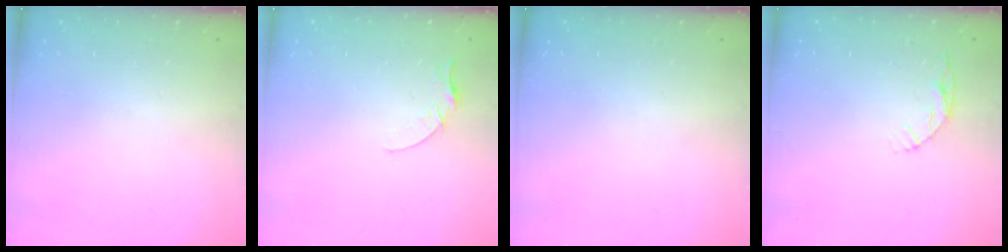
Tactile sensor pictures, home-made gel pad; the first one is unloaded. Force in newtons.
{"total": 4.4, "press": 4.4, "slide": 0.5}
{"total": 0.0}
{"total": 5.1, "press": 5.1, "slide": 0.5}